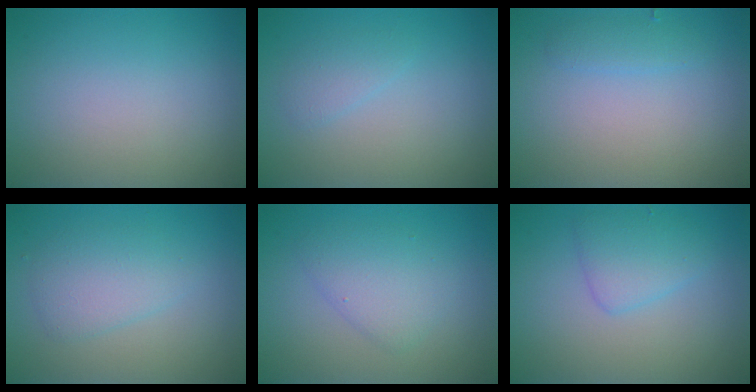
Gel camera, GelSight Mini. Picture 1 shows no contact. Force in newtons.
{"total": 1.2, "press": 1.2, "slide": 0.1}
{"total": 1.3, "press": 1.3, "slide": 0.1}
{"total": 2.6, "press": 2.6, "slide": 0.1}
{"total": 2.9, "press": 2.9, "slide": 0.2}
{"total": 2.5, "press": 2.5, "slide": 0.1}